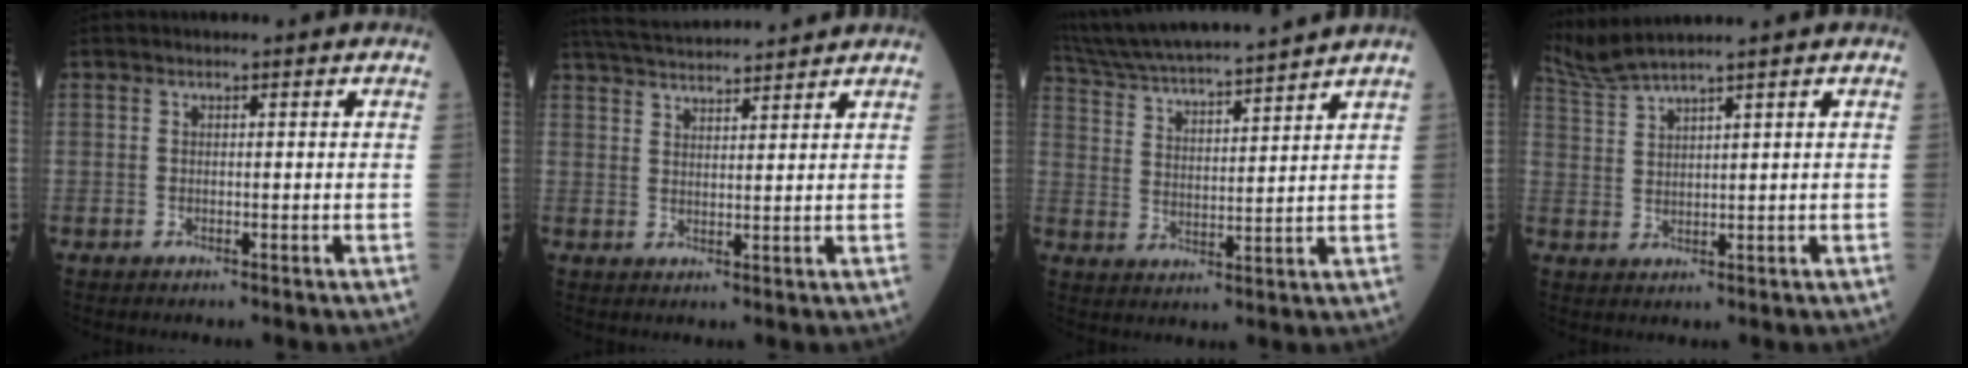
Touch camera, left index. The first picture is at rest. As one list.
[{"total": 11.0, "force": [10.5, 0.1, 3.5], "torque": [-0.072, 0.028, 0.164]}, {"total": 15.4, "force": [14.2, -0.4, 5.9], "torque": [-0.119, 0.010, 0.248]}, {"total": 4.8, "force": [4.3, -1.9, 1.3], "torque": [-0.044, 0.002, 0.097]}]